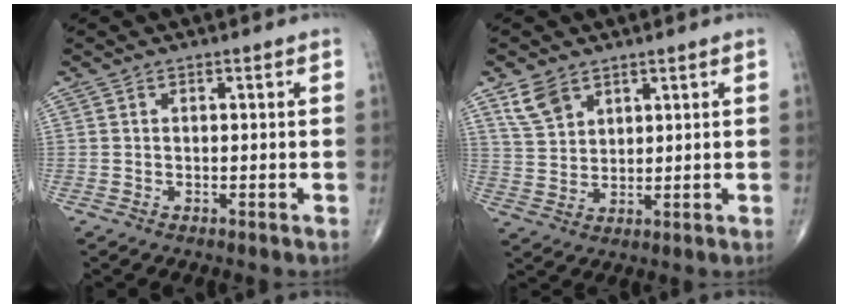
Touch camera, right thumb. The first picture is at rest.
{"total": 5.8, "force": [3.8, 3.6, 2.6], "torque": [-0.040, -0.016, 0.082]}